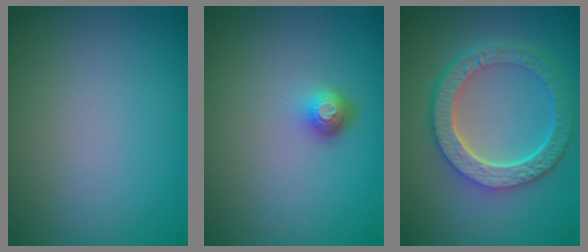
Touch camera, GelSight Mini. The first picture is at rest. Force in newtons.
{"total": 1.7, "press": 1.3, "slide": 1.1}
{"total": 6.4, "press": 4.9, "slide": 4.1}